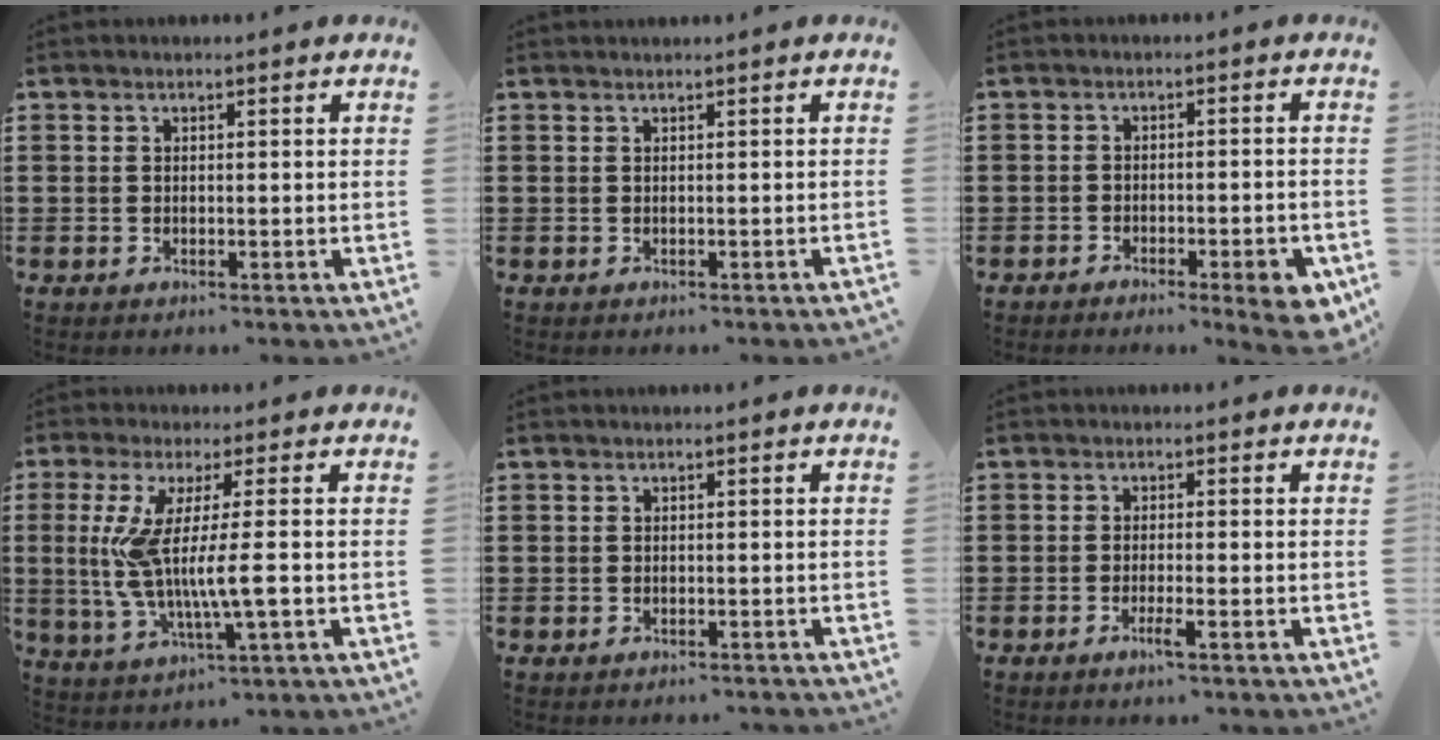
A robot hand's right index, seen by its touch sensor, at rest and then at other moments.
{"total": 0.0}
{"total": 3.9, "force": [-2.8, 1.0, 2.6], "torque": [-0.036, 0.001, -0.047]}
{"total": 9.8, "force": [-0.4, 0.9, 9.8], "torque": [-0.215, -0.023, -0.017]}
{"total": 0.8, "force": [-0.6, 0.4, -0.2], "torque": [0.002, 0.001, -0.015]}
{"total": 2.5, "force": [-1.3, 0.0, 2.1], "torque": [-0.041, -0.005, -0.027]}